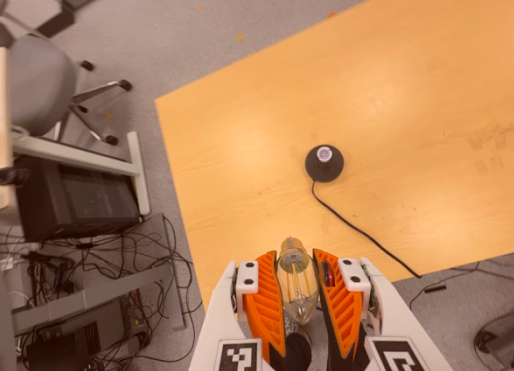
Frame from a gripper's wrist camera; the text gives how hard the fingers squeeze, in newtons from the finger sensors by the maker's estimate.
{"total": 20.7, "left": 22.5, "right": 18.9}